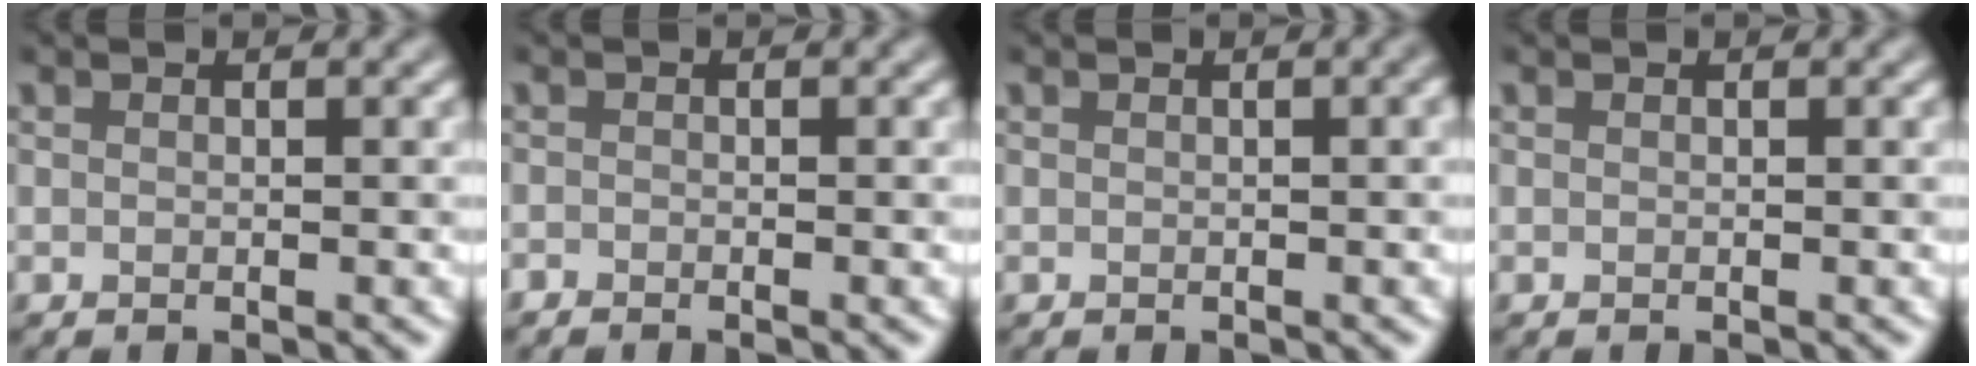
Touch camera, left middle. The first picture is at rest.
{"total": 0.5, "force": [-0.5, 0.1, 0.0], "torque": [0.003, -0.003, -0.010]}
{"total": 1.4, "force": [0.2, 0.5, 1.3], "torque": [-0.009, 0.010, 0.001]}
{"total": 0.0}